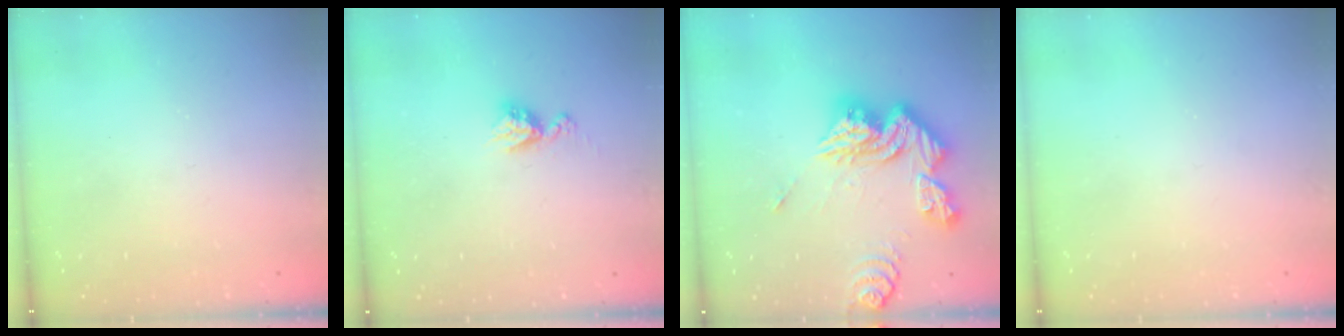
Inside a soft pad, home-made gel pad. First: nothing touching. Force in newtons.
{"total": 5.0, "press": 4.9, "slide": 0.6}
{"total": 18.2, "press": 18.1, "slide": 1.9}
{"total": 0.0}